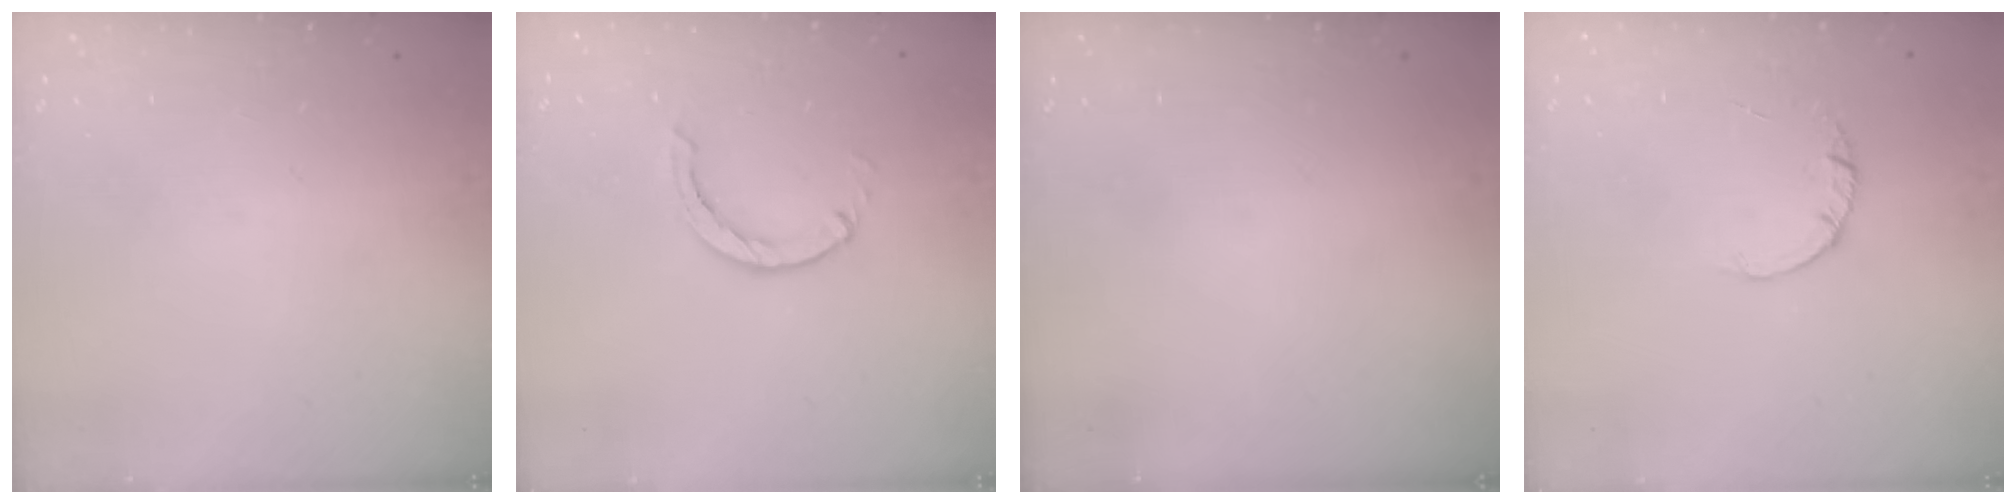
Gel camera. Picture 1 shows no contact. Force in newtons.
{"total": 0.0}
{"total": 0.0}
{"total": 1.4, "press": 1.4, "slide": 0.2}